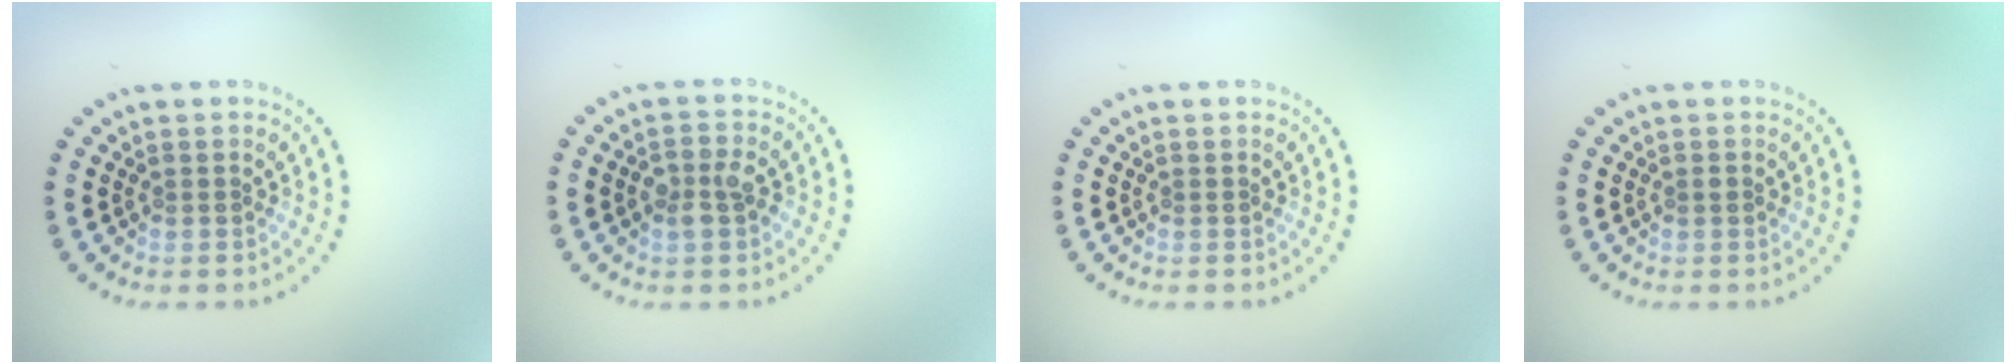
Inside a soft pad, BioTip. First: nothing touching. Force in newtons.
{"total": 2.5, "press": 2.5, "slide": 0.5}
{"total": 0.0}
{"total": 0.5, "press": 0.5, "slide": 0.0}